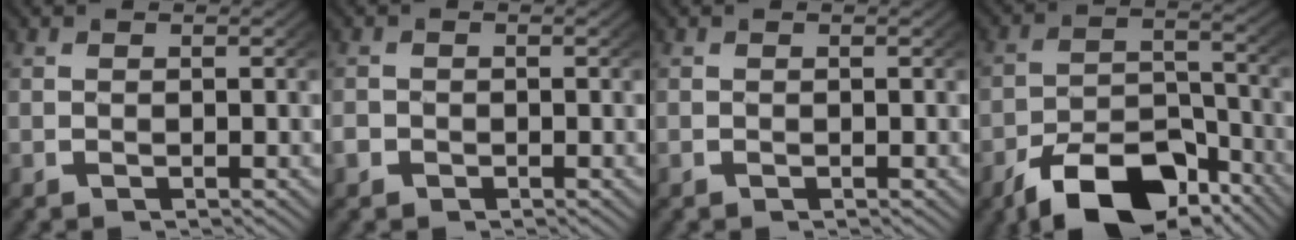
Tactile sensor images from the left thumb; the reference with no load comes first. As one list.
[{"total": 1.3, "force": [-0.6, 1.1, 0.3], "torque": [-0.011, -0.003, -0.014]}, {"total": 0.0}, {"total": 10.1, "force": [-6.7, 5.1, 5.6], "torque": [-0.100, -0.038, -0.097]}]